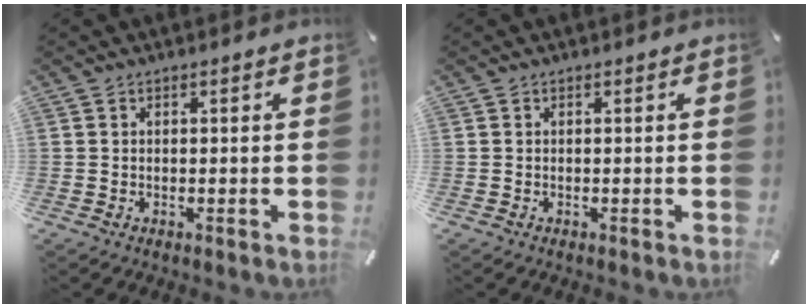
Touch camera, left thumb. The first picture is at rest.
{"total": 0.0}